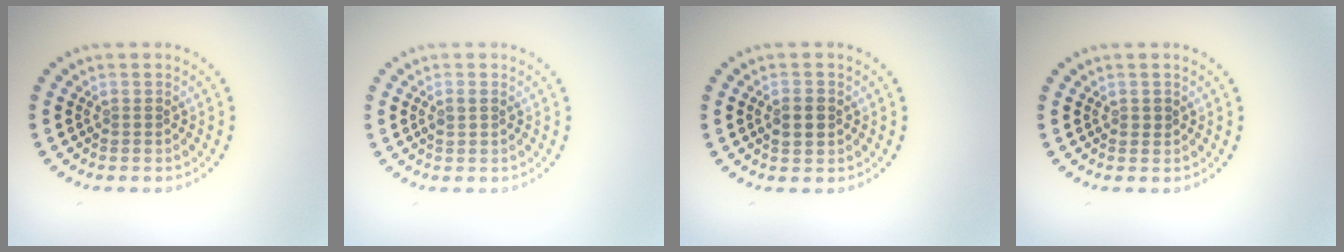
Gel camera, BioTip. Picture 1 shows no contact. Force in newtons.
{"total": 1.0, "press": 0.9, "slide": 0.4}
{"total": 1.8, "press": 1.8, "slide": 0.1}
{"total": 0.7, "press": 0.6, "slide": 0.1}